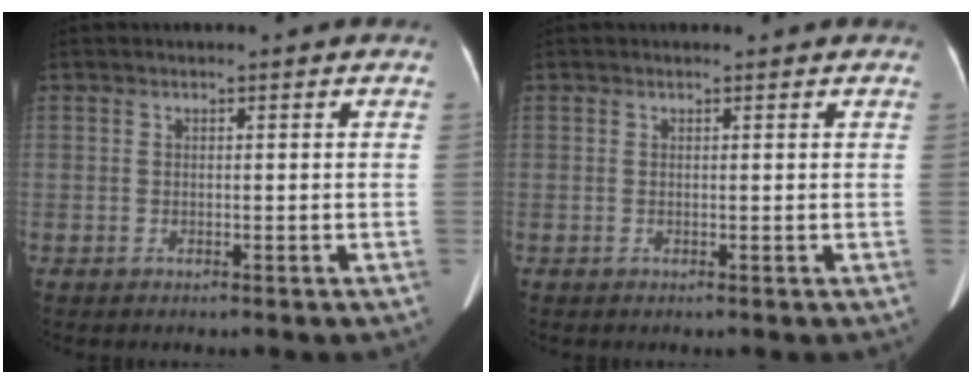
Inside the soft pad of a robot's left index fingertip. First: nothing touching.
{"total": 0.7, "force": [0.7, 0.1, 0.3], "torque": [-0.007, 0.006, 0.009]}